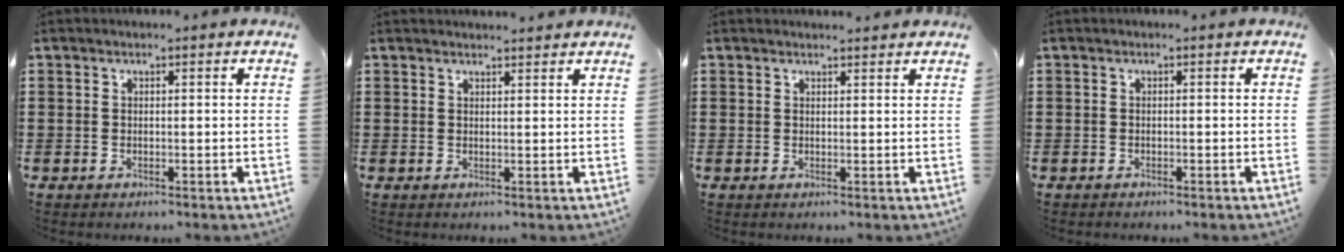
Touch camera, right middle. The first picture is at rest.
{"total": 1.2, "force": [1.2, 0.0, 0.2], "torque": [0.001, -0.004, 0.021]}
{"total": 1.0, "force": [0.9, 0.0, 0.2], "torque": [0.002, -0.004, 0.016]}
{"total": 0.6, "force": [-0.6, 0.1, 0.0], "torque": [-0.002, -0.002, -0.011]}